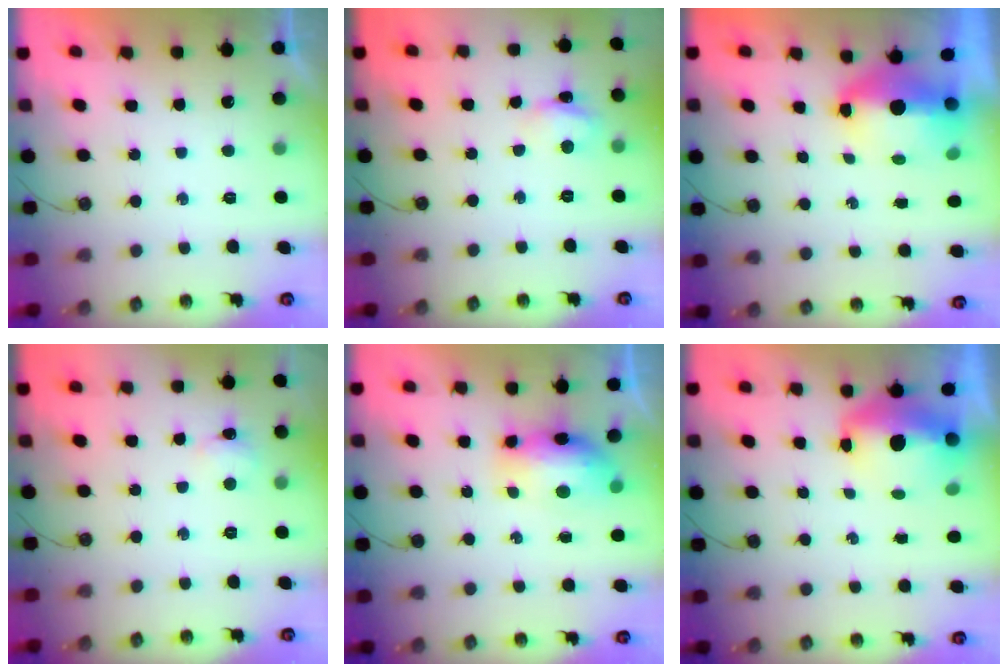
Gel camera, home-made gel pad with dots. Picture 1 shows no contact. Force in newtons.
{"total": 4.1, "press": 4.1, "slide": 0.4}
{"total": 11.2, "press": 9.4, "slide": 6.2}
{"total": 2.7, "press": 2.6, "slide": 0.7}
{"total": 8.6, "press": 8.5, "slide": 1.0}
{"total": 8.9, "press": 8.9, "slide": 0.9}